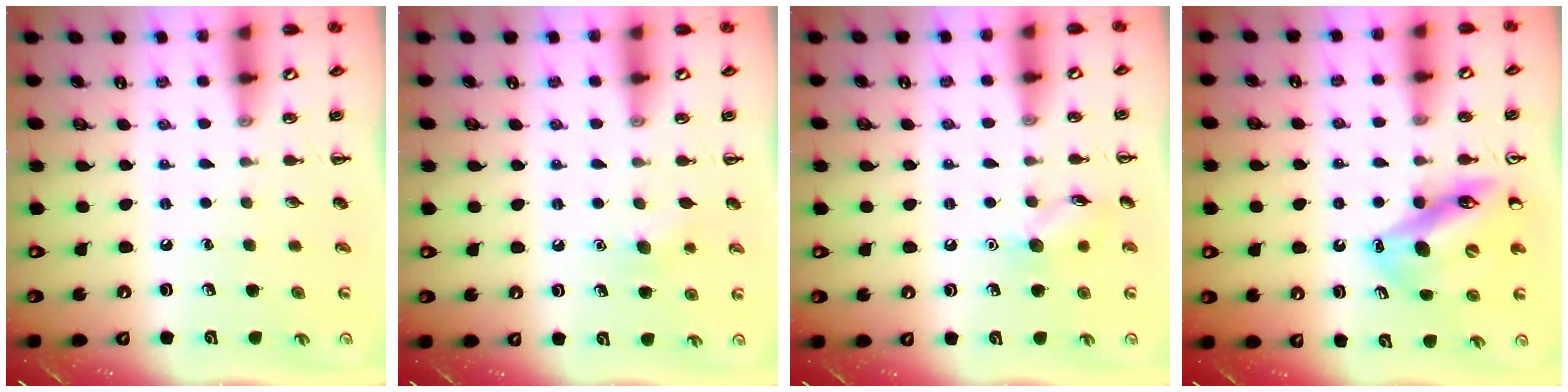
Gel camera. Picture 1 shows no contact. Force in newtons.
{"total": 5.6, "press": 5.4, "slide": 1.4}
{"total": 7.5, "press": 7.4, "slide": 1.1}
{"total": 12.8, "press": 12.1, "slide": 4.2}